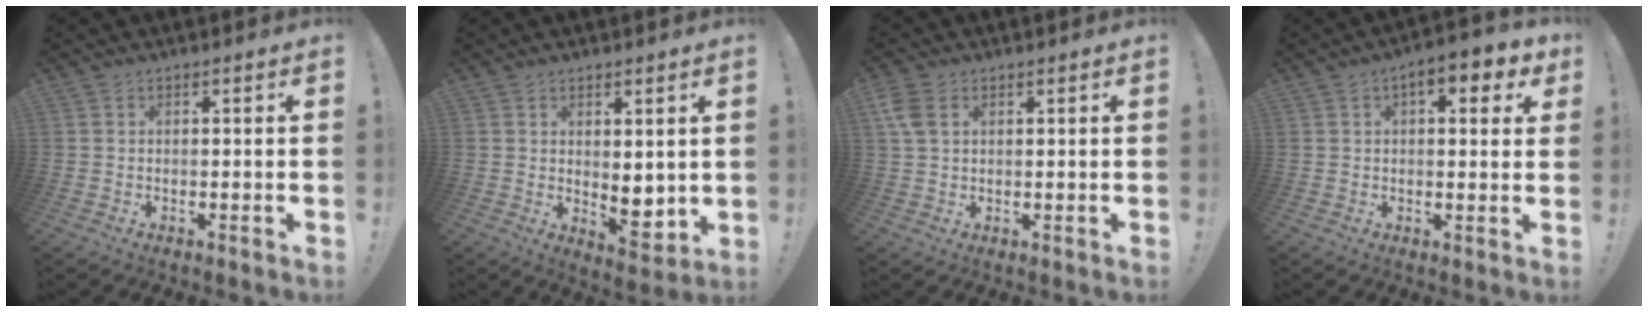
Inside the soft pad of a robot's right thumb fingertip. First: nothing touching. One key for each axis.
{"total": 6.1, "fx": 1.1, "fy": 3.9, "fz": 4.6, "tx": -0.049, "ty": -0.016, "tz": 0.029}
{"total": 5.8, "fx": 2.2, "fy": 3.8, "fz": 3.7, "tx": -0.075, "ty": 0.001, "tz": 0.045}
{"total": 7.4, "fx": 3.4, "fy": 3.0, "fz": 5.8, "tx": -0.068, "ty": -0.010, "tz": 0.051}